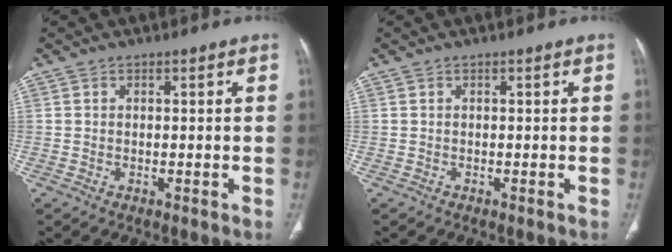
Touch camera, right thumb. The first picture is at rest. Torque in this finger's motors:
{"motor_torque": [0.00, 0.00, 0.00, 0.00, 0.00]}